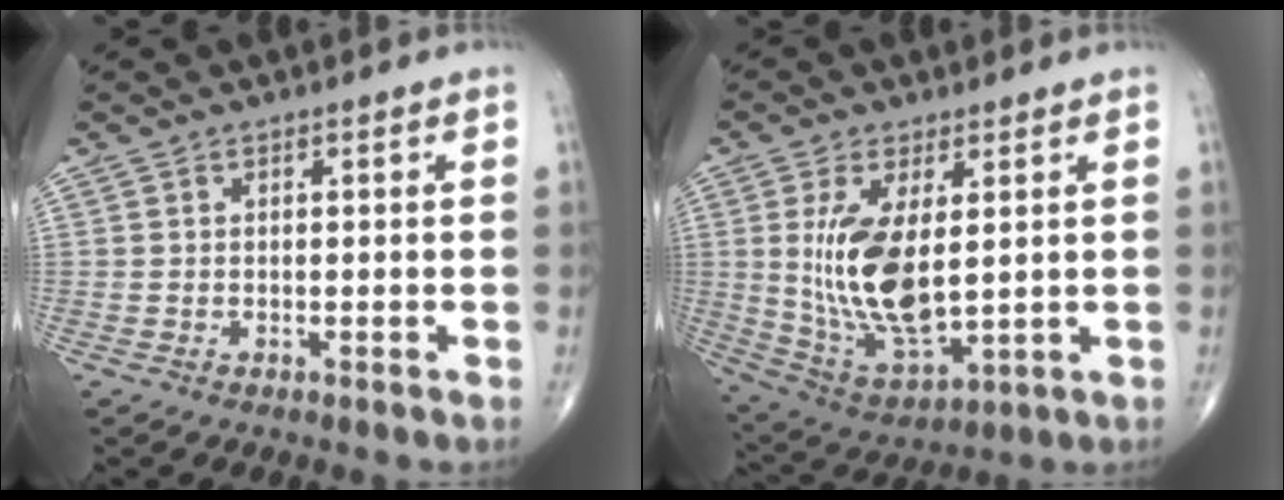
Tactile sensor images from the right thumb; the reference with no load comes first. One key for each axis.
{"total": 14.7, "fx": 1.9, "fy": 6.7, "fz": 13.0, "tx": -0.249, "ty": -0.025, "tz": 0.056}